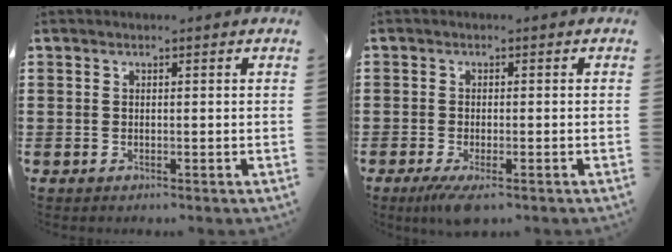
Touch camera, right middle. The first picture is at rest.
{"total": 2.5, "force": [-1.7, 0.6, 1.7], "torque": [-0.042, -0.006, -0.036]}